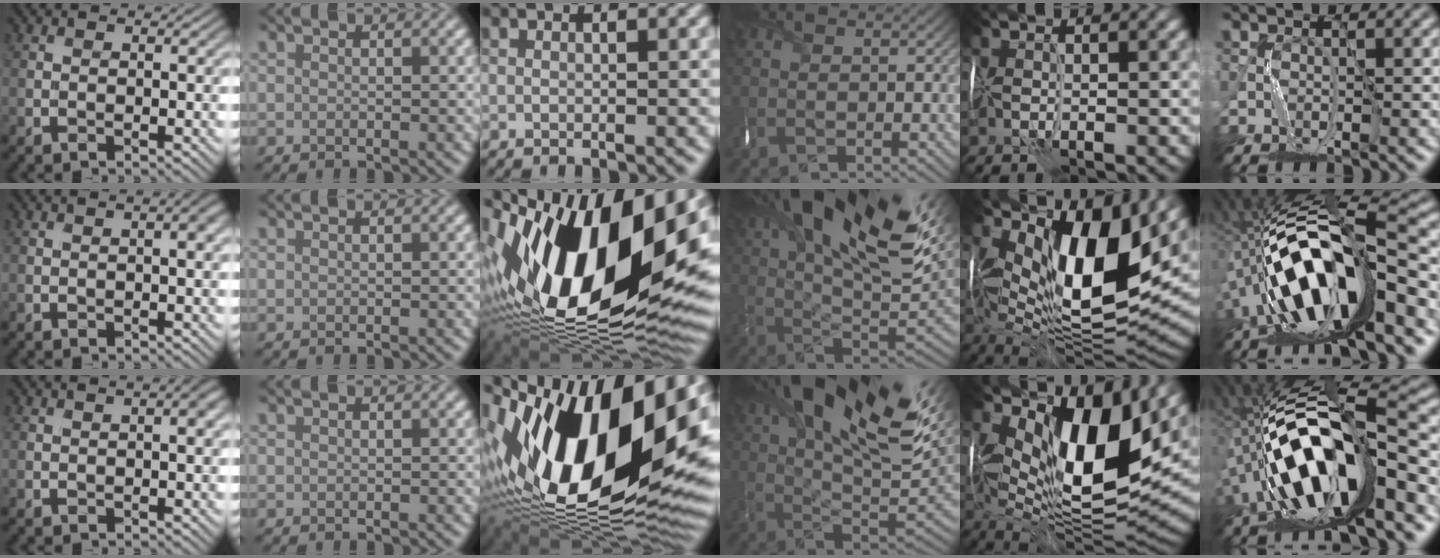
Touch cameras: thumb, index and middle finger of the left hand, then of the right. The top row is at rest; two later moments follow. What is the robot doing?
{"motion": "wrap", "object": "thread"}